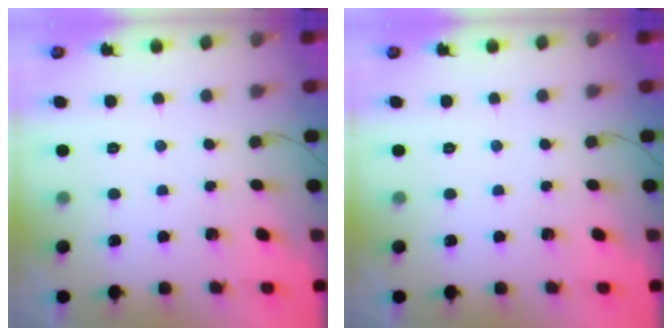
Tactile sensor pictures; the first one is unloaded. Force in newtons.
{"total": 0.0}